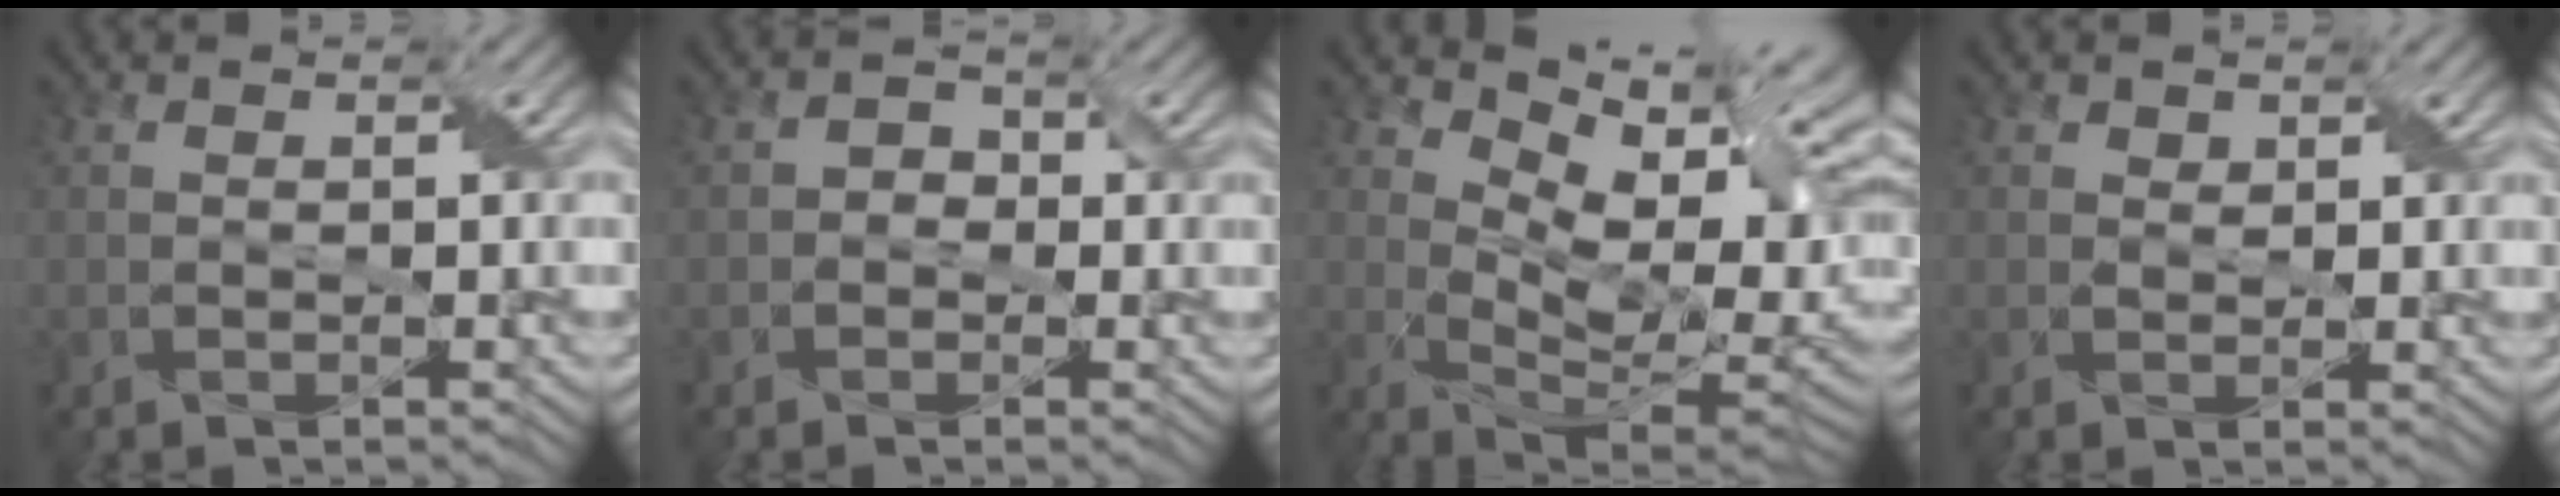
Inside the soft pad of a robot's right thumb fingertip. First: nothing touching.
{"total": 1.8, "force": [-0.5, 1.6, 0.6], "torque": [-0.010, 0.004, -0.015]}
{"total": 14.9, "force": [3.9, 8.1, 11.8], "torque": [-0.162, 0.009, 0.074]}
{"total": 1.4, "force": [0.9, 1.0, 0.4], "torque": [-0.012, -0.001, 0.016]}